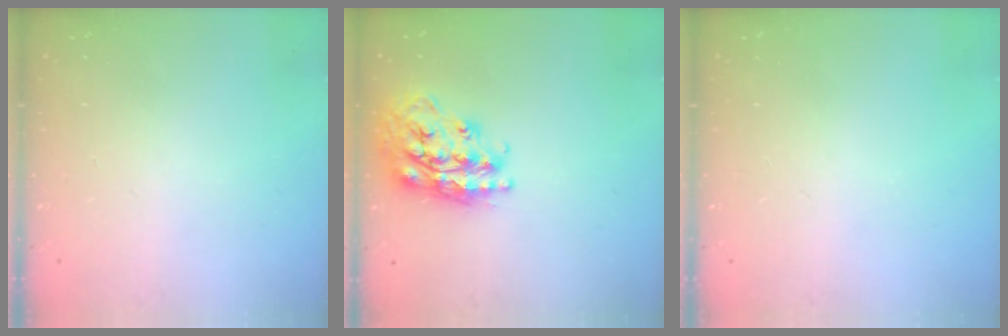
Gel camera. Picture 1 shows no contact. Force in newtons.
{"total": 20.8, "press": 20.8, "slide": 1.4}
{"total": 0.0}